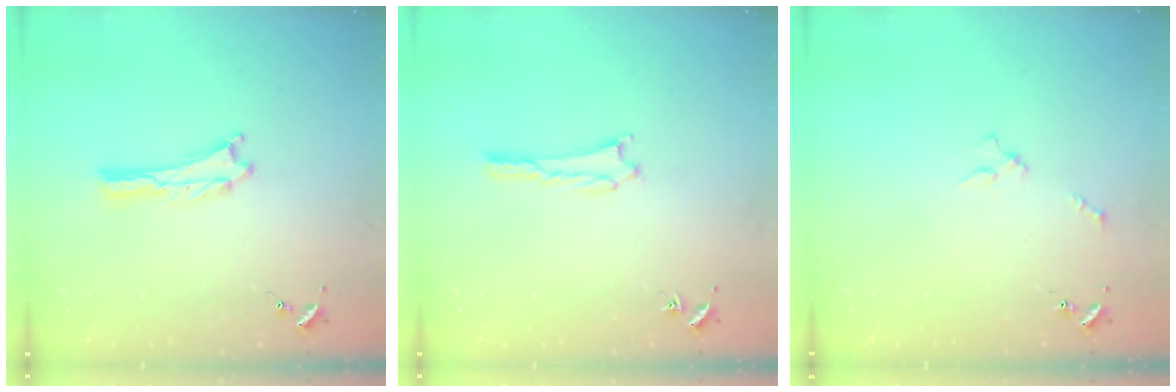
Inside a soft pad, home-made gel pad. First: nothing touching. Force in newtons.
{"total": 0.9, "press": 0.8, "slide": 0.1}
{"total": 2.3, "press": 2.2, "slide": 0.3}